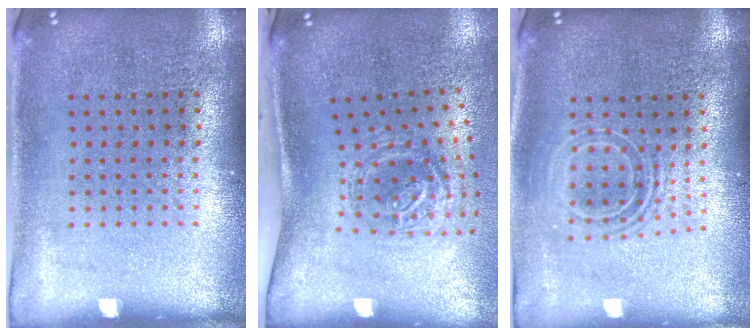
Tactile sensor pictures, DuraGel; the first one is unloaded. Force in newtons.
{"total": 1.7, "press": 1.2, "slide": 1.3}
{"total": 1.8, "press": 1.4, "slide": 1.2}